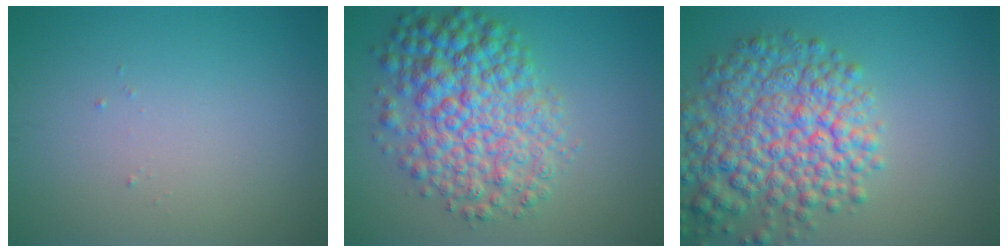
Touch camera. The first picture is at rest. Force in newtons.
{"total": 8.1, "press": 8.1, "slide": 0.1}
{"total": 8.8, "press": 8.7, "slide": 0.4}